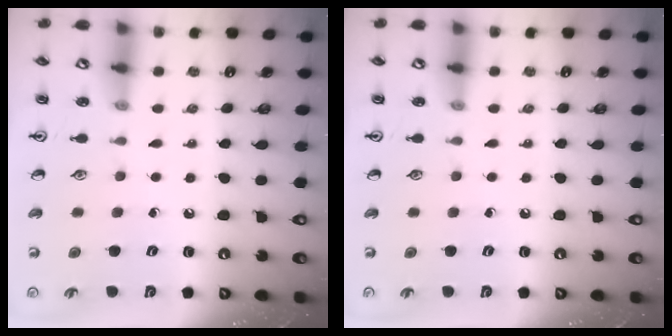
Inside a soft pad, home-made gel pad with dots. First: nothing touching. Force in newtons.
{"total": 0.0}